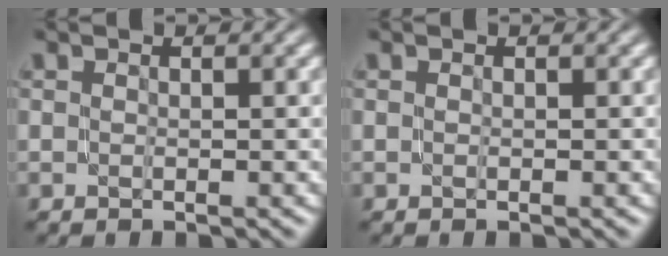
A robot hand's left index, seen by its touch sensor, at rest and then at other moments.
{"total": 0.0}